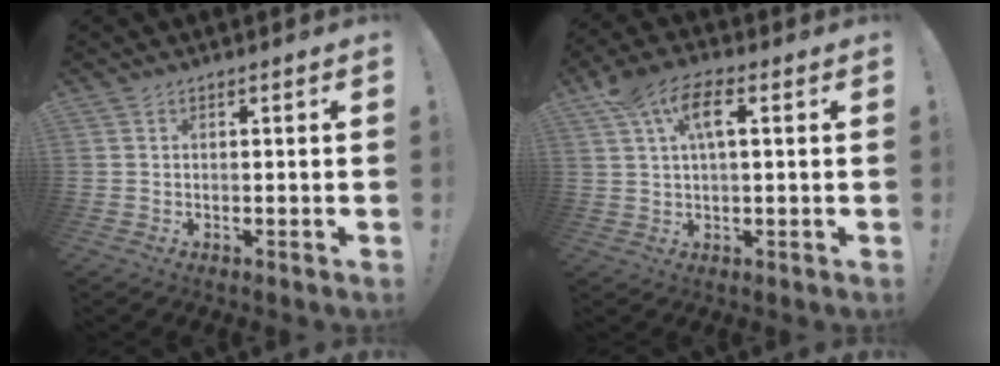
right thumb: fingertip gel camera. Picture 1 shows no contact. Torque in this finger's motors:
{"motor_torque": [-0.69, 0.94, 0.99, 0.28, 0.13]}